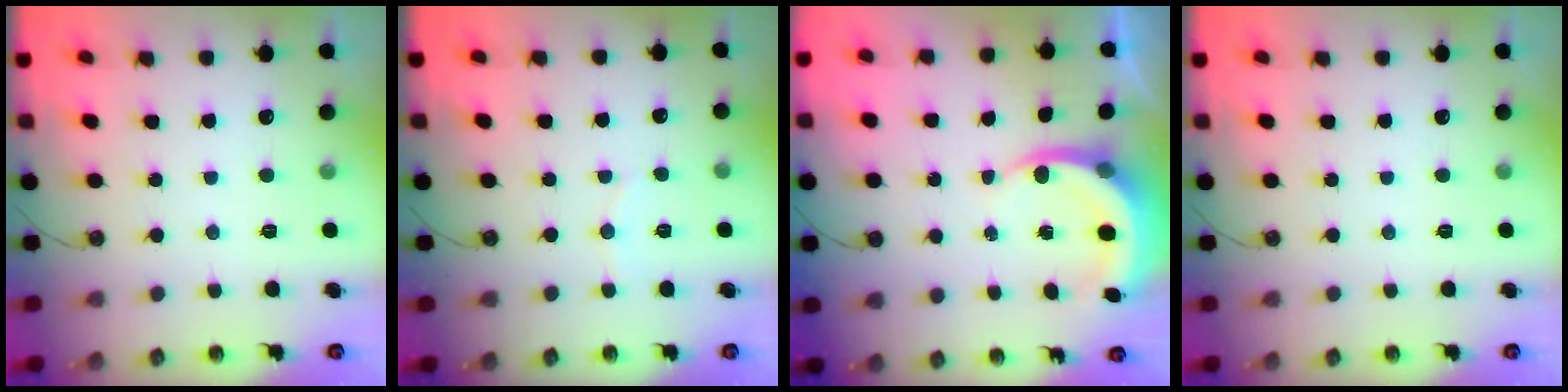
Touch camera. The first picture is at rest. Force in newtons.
{"total": 3.6, "press": 3.6, "slide": 0.2}
{"total": 4.6, "press": 4.6, "slide": 0.1}
{"total": 0.0}